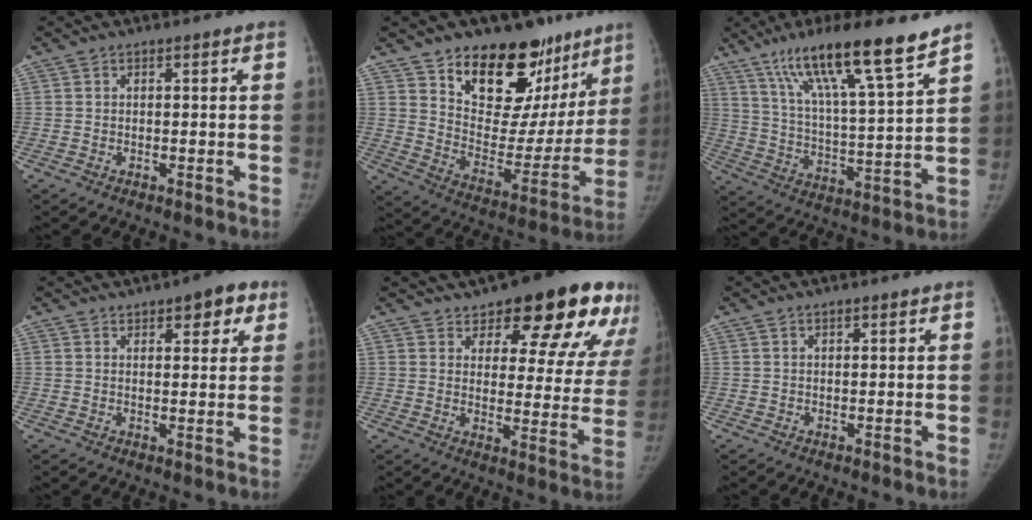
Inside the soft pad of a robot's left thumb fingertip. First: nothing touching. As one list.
[{"total": 24.7, "force": [16.2, 14.0, 12.2], "torque": [-0.118, -0.084, 0.250]}, {"total": 18.7, "force": [13.1, 1.6, 13.3], "torque": [-0.213, -0.058, 0.224]}, {"total": 6.4, "force": [3.7, 2.9, 4.4], "torque": [-0.027, -0.012, 0.043]}, {"total": 21.2, "force": [14.5, 8.7, 12.7], "torque": [-0.114, -0.066, 0.178]}, {"total": 0.8, "force": [0.6, 0.2, 0.5], "torque": [-0.009, -0.003, 0.011]}]